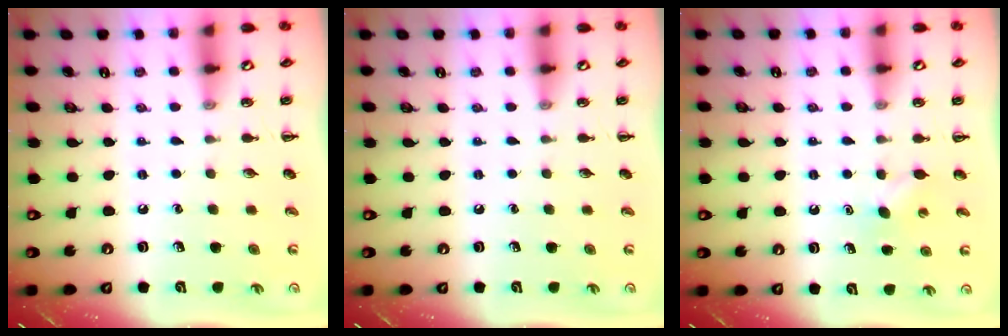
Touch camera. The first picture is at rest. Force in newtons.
{"total": 0.0}
{"total": 3.8, "press": 3.7, "slide": 1.0}